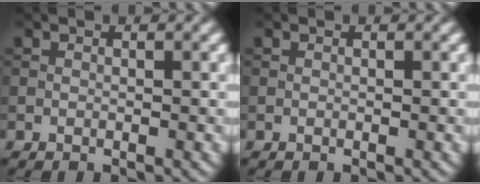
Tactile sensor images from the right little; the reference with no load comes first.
{"total": 0.0}